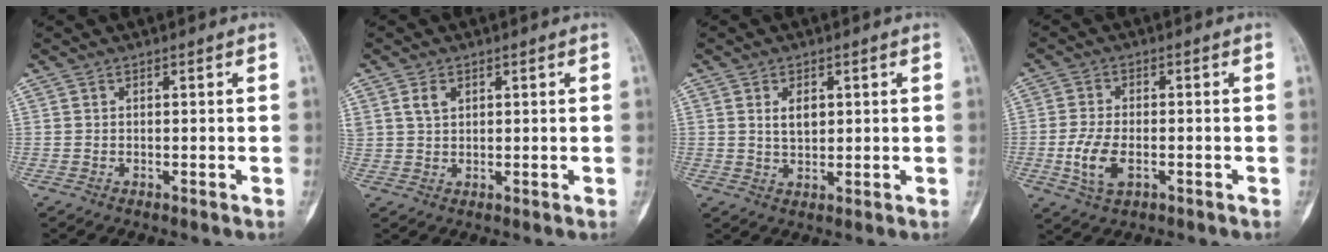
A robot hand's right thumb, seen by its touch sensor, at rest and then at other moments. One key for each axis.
{"total": 2.8, "fx": 1.4, "fy": 1.9, "fz": 1.6, "tx": -0.025, "ty": -0.004, "tz": 0.031}
{"total": 3.9, "fx": 1.1, "fy": 2.4, "fz": 2.8, "tx": -0.038, "ty": -0.008, "tz": 0.023}
{"total": 7.0, "fx": -2.0, "fy": 3.8, "fz": 5.6, "tx": -0.116, "ty": 0.003, "tz": -0.034}